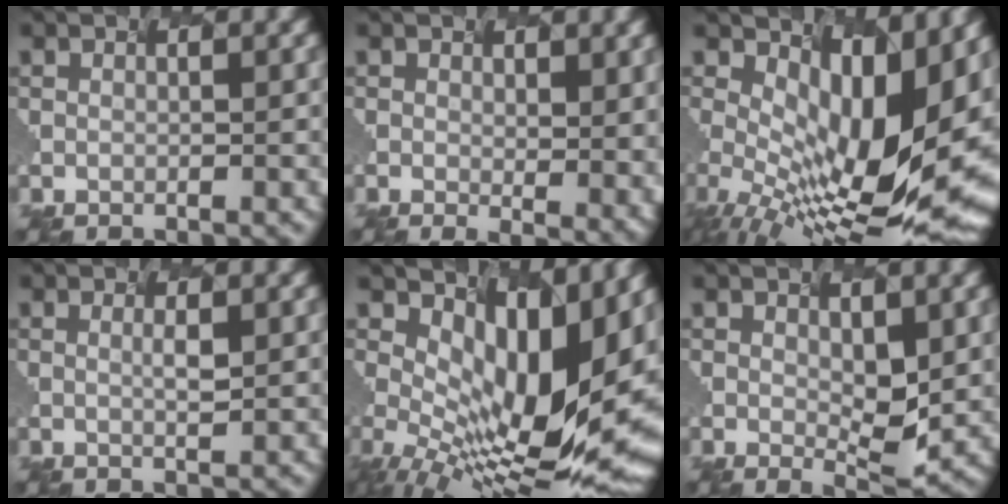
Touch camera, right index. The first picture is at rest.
{"total": 2.2, "force": [0.2, 0.2, 2.2], "torque": [-0.036, -0.022, 0.039]}
{"total": 12.4, "force": [-0.1, 4.7, 11.5], "torque": [-0.192, -0.025, 0.048]}
{"total": 1.0, "force": [-0.5, -0.9, -0.1], "torque": [-0.023, -0.013, 0.023]}
{"total": 11.8, "force": [1.2, 4.5, 10.9], "torque": [-0.179, -0.025, 0.072]}
{"total": 1.4, "force": [-0.2, -0.3, 1.4], "torque": [-0.052, -0.024, 0.031]}